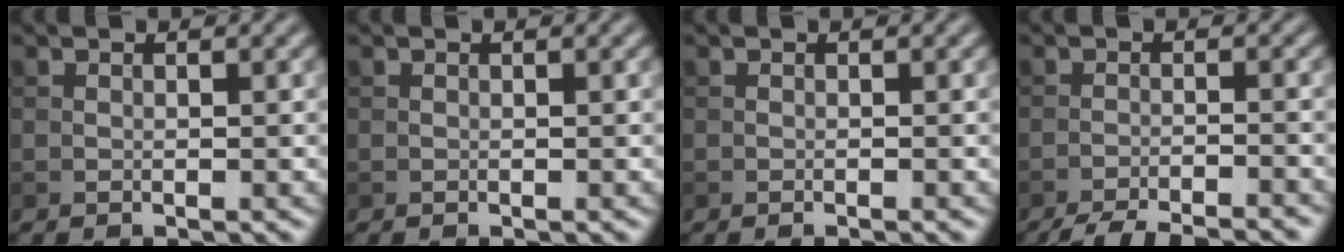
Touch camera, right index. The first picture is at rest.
{"total": 0.0}
{"total": 0.5, "force": [-0.3, 0.0, 0.4], "torque": [-0.004, -0.002, -0.006]}
{"total": 6.6, "force": [-6.0, 1.0, 2.6], "torque": [-0.042, -0.011, -0.090]}